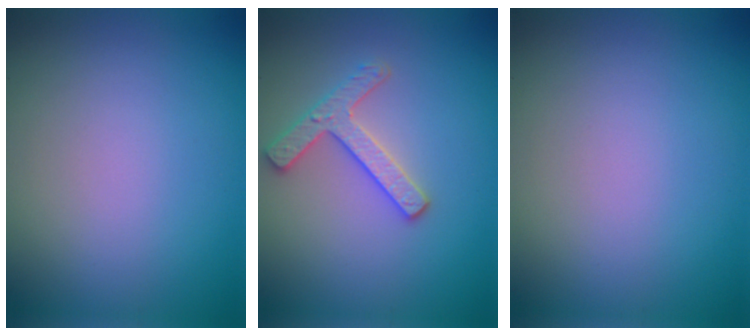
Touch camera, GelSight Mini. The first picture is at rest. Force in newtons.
{"total": 2.7, "press": 2.6, "slide": 0.7}
{"total": 0.0}